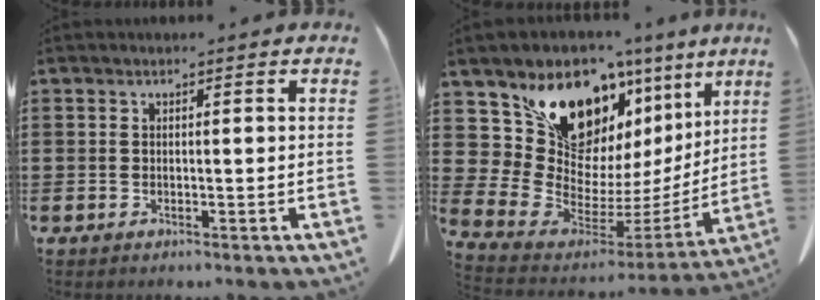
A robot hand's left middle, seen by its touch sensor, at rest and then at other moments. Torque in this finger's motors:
{"motor_torque": [2.14, 0.00, 0.58, 0.21]}